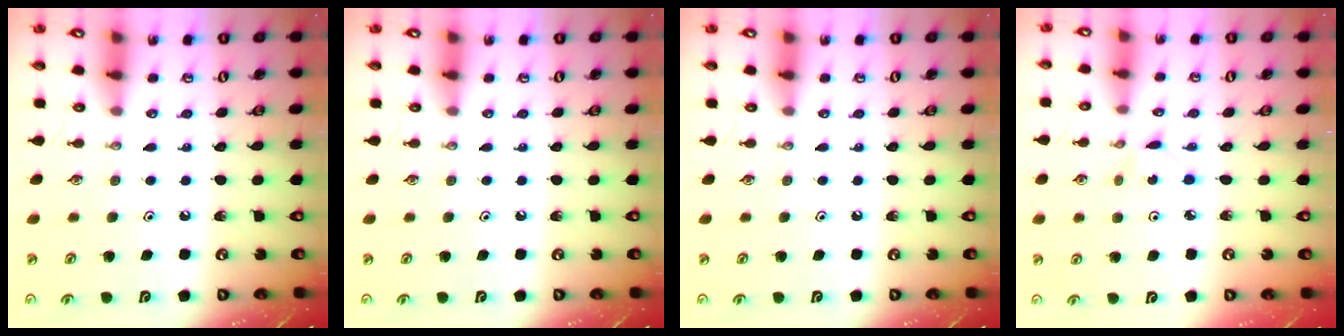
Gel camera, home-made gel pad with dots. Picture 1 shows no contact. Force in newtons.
{"total": 0.0}
{"total": 0.0}
{"total": 1.3, "press": 1.3, "slide": 0.1}